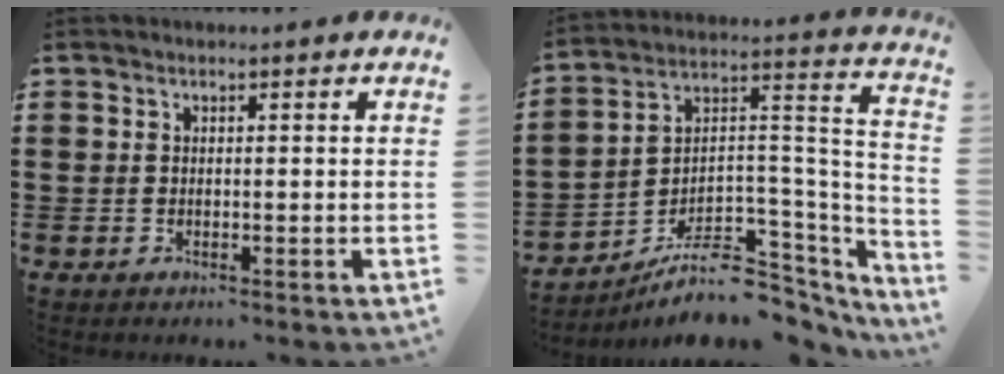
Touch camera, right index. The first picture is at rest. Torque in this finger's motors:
{"motor_torque": [-0.26, -0.11, -1.05, -0.21]}